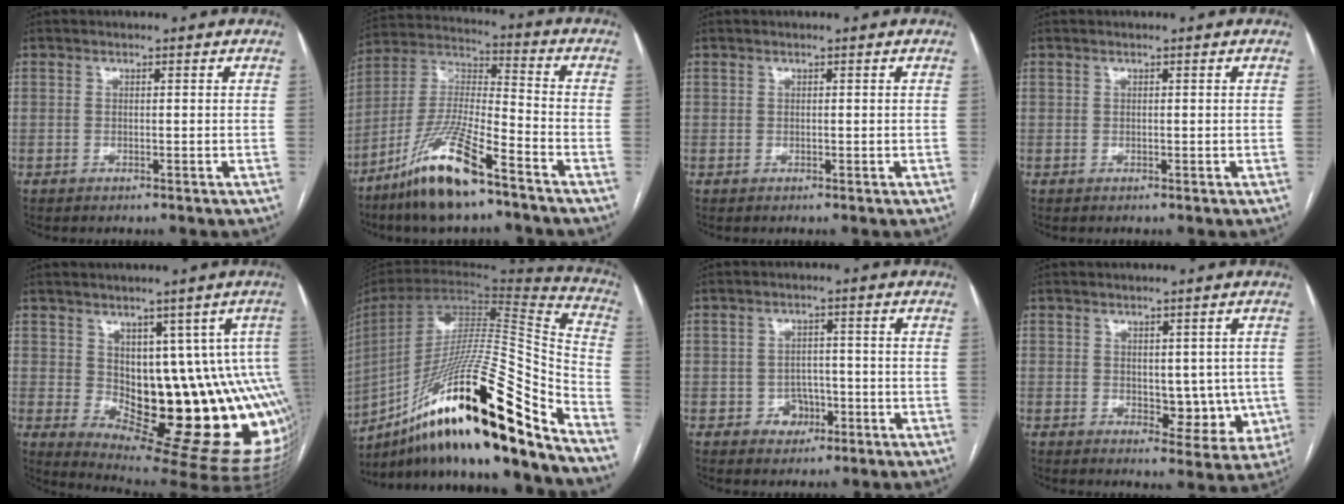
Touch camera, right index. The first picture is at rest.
{"total": 15.0, "force": [-9.8, 2.2, 11.1], "torque": [-0.232, -0.014, -0.185]}
{"total": 0.0}
{"total": 0.0}
{"total": 18.6, "force": [-0.7, 7.4, 17.0], "torque": [-0.126, 0.014, 0.009]}
{"total": 32.0, "force": [-19.4, 3.7, 25.1], "torque": [-0.406, -0.018, -0.329]}
{"total": 3.7, "force": [-1.3, 3.2, 1.2], "torque": [-0.009, 0.010, -0.013]}
{"total": 7.0, "force": [-0.1, 4.3, 5.5], "torque": [-0.045, 0.000, 0.010]}